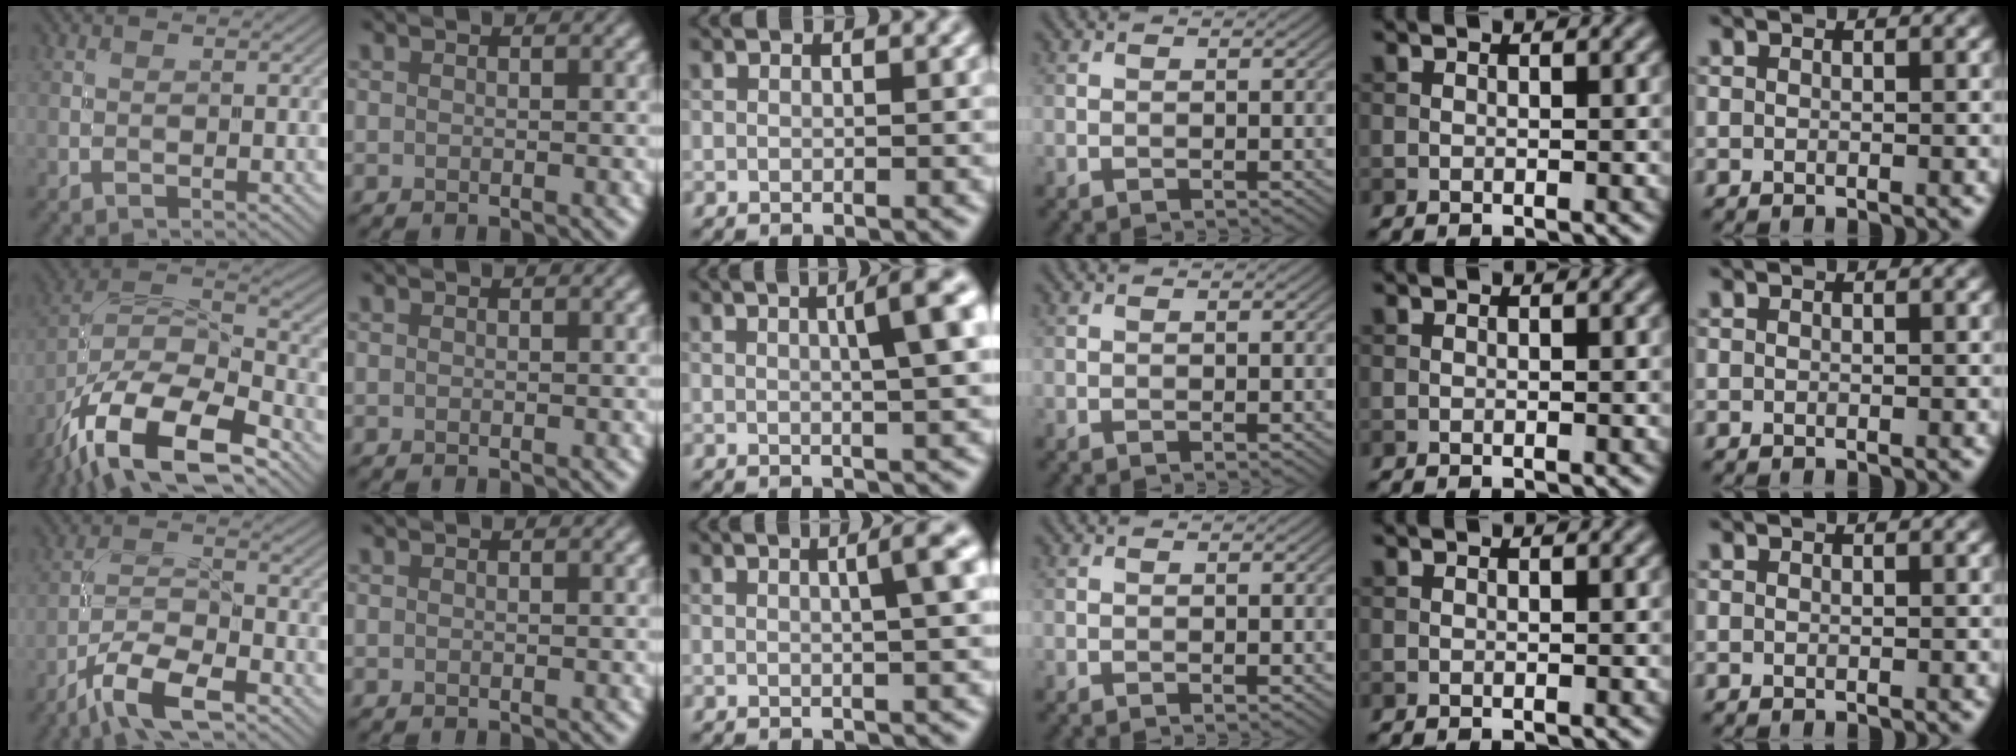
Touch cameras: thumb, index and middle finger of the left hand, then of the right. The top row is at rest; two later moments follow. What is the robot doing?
{"motion": "screw", "object": "medicine bottle"}